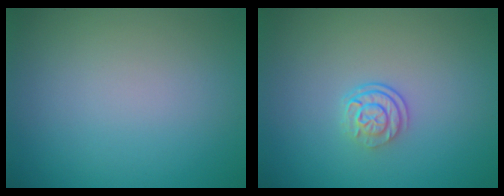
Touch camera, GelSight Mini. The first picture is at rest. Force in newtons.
{"total": 2.5, "press": 1.8, "slide": 1.7}